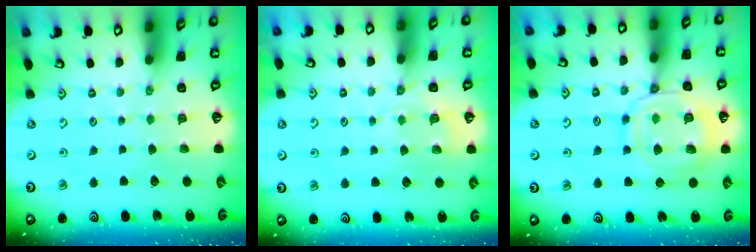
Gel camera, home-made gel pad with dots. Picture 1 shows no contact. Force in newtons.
{"total": 4.9, "press": 4.8, "slide": 1.3}
{"total": 12.9, "press": 12.8, "slide": 1.3}